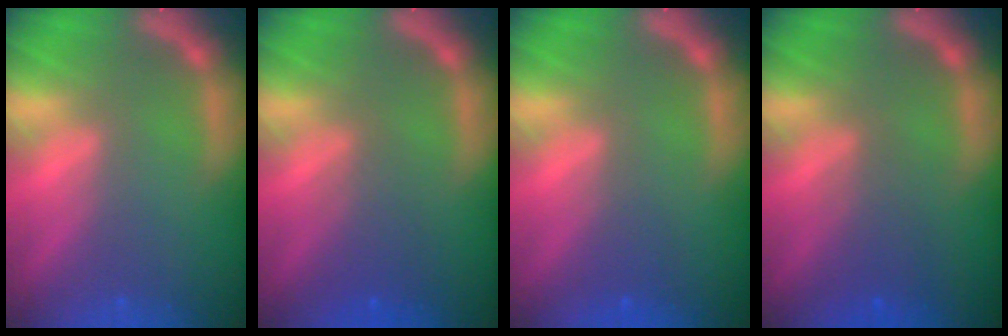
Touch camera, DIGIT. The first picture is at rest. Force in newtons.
{"total": 2.5}
{"total": 1.5}
{"total": 2.5}